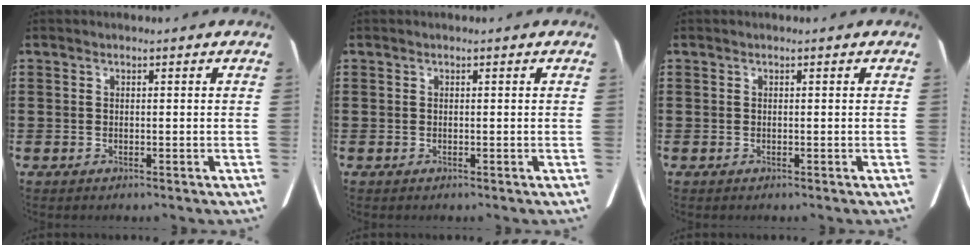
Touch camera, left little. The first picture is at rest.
{"total": 0.0}
{"total": 0.0}